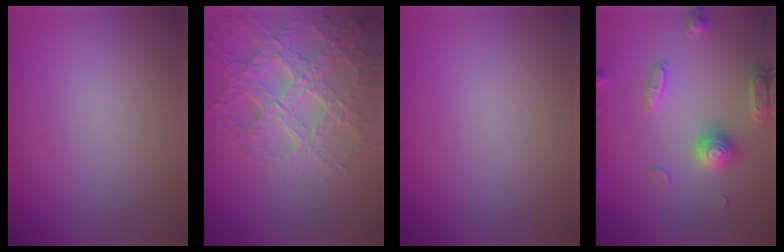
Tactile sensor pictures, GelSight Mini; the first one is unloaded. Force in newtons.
{"total": 7.3, "press": 5.1, "slide": 5.2}
{"total": 0.0}
{"total": 4.1, "press": 3.5, "slide": 2.1}